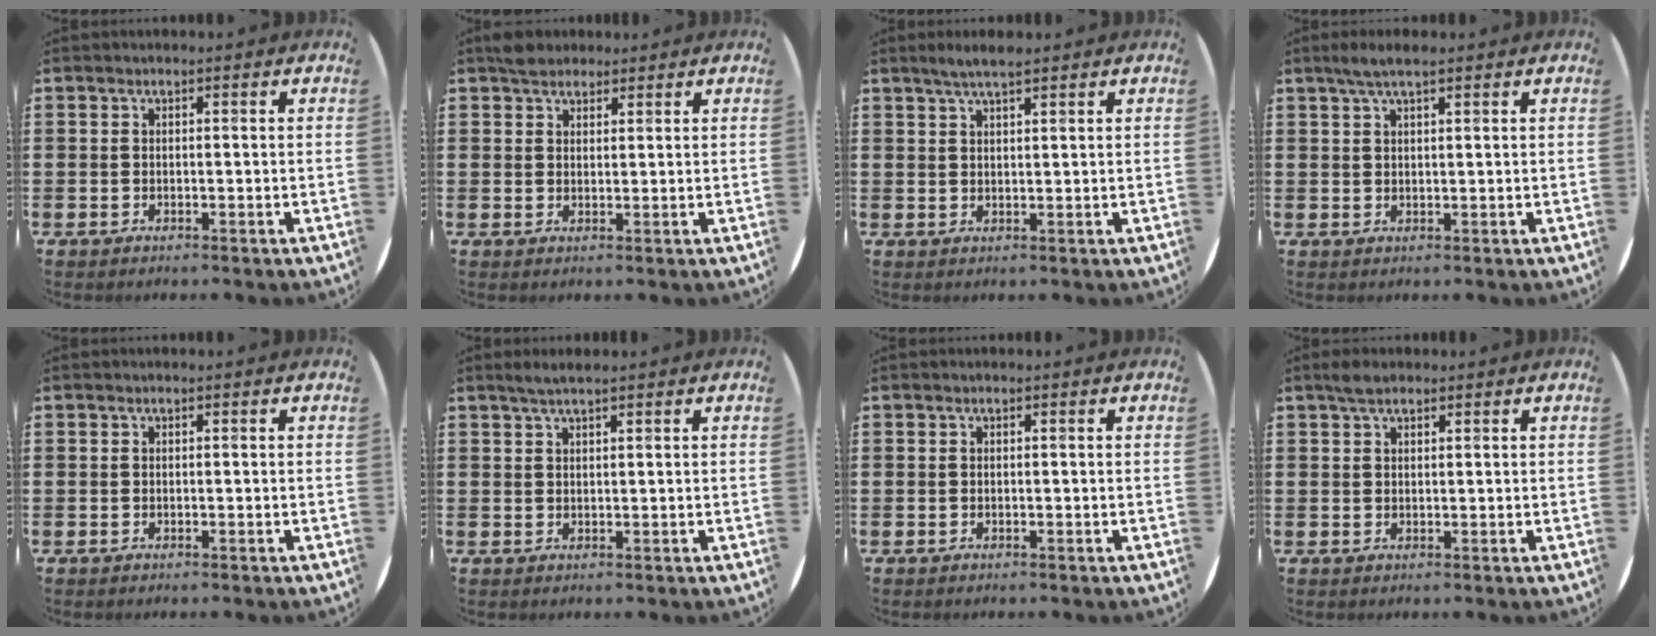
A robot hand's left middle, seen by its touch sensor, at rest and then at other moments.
{"total": 2.5, "force": [2.2, 1.1, 0.2], "torque": [-0.001, 0.004, 0.042]}
{"total": 2.9, "force": [2.4, 0.3, 1.7], "torque": [-0.036, 0.004, 0.042]}
{"total": 2.8, "force": [2.0, 0.4, 1.9], "torque": [-0.039, 0.006, 0.034]}
{"total": 0.0}
{"total": 1.9, "force": [1.5, 0.1, 1.1], "torque": [-0.023, 0.003, 0.026]}
{"total": 0.0}
{"total": 2.2, "force": [1.7, 0.9, 1.0], "torque": [-0.014, 0.003, 0.029]}